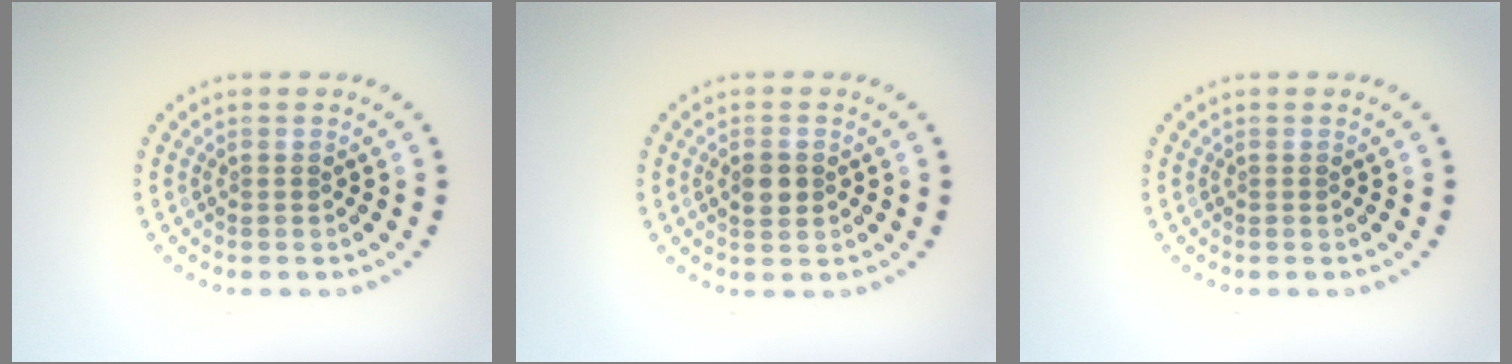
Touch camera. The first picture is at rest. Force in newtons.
{"total": 2.0, "press": 2.0, "slide": 0.1}
{"total": 0.0}